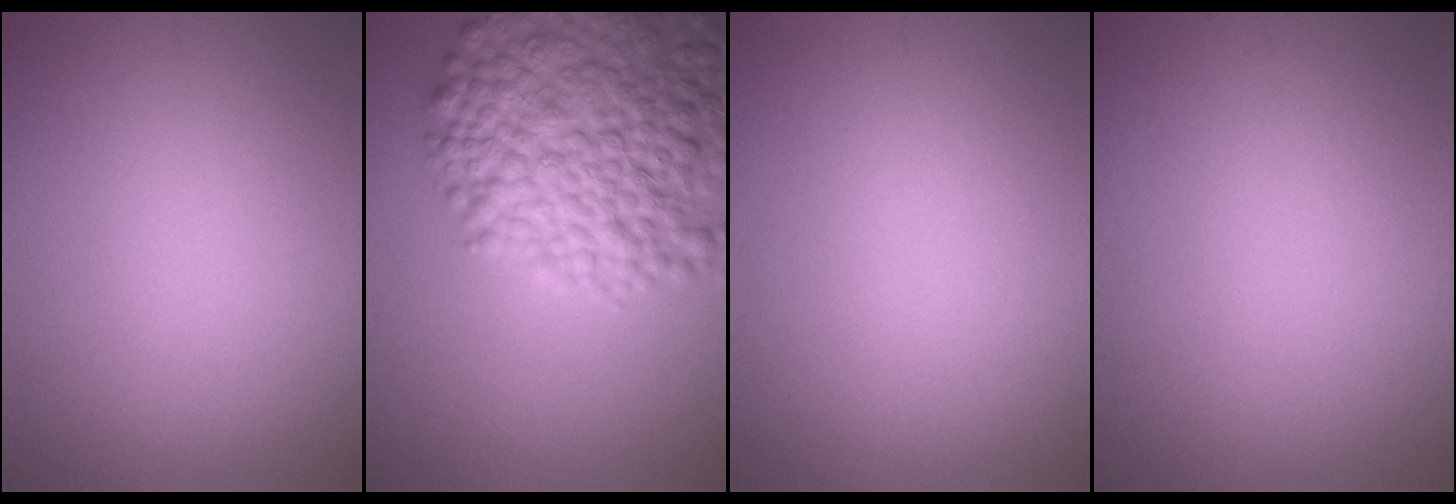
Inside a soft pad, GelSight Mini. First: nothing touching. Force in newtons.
{"total": 10.3, "press": 10.3, "slide": 0.5}
{"total": 0.0}
{"total": 0.0}